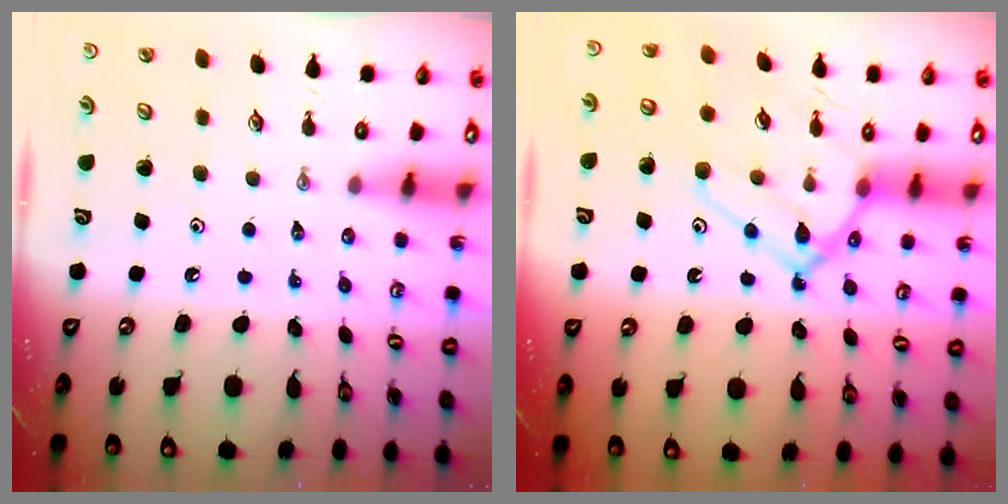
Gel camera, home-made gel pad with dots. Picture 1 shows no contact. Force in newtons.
{"total": 15.6, "press": 15.6, "slide": 0.6}